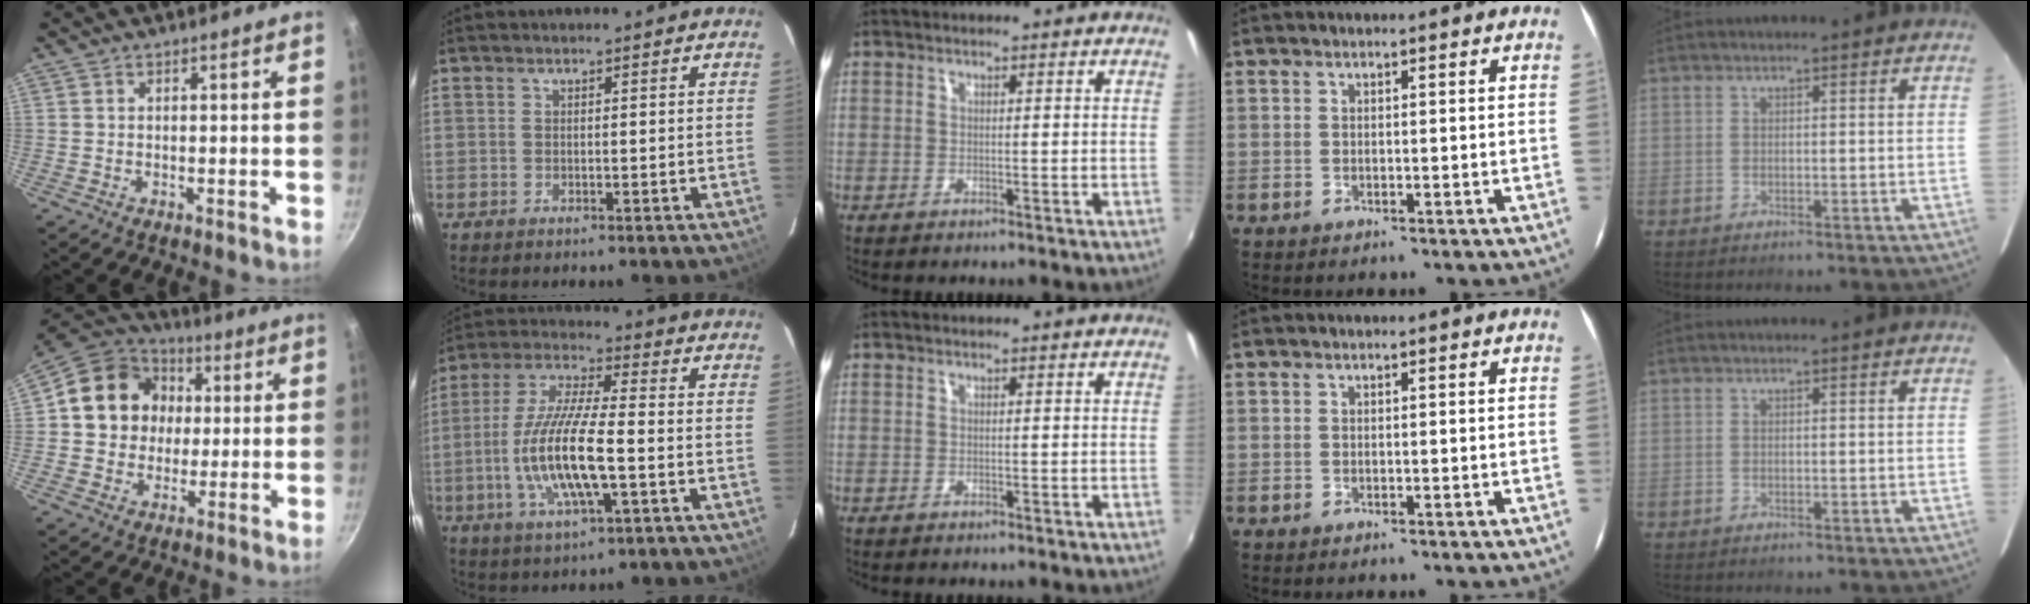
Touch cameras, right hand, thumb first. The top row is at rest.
{"thumb": {"total": 15.7, "force": [2.1, 13.7, 7.4], "torque": [-0.095, 0.023, 0.025]}, "index": {"total": 15.0, "force": [-3.5, 3.3, 14.2], "torque": [-0.289, -0.008, -0.067]}}